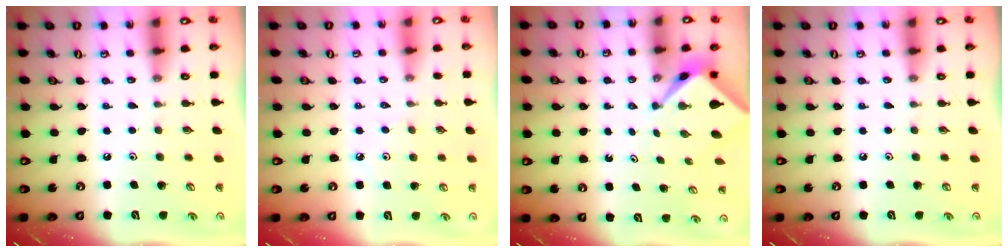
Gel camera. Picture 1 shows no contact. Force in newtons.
{"total": 3.7, "press": 3.7, "slide": 0.7}
{"total": 2.3, "press": 2.3, "slide": 0.2}
{"total": 0.0}